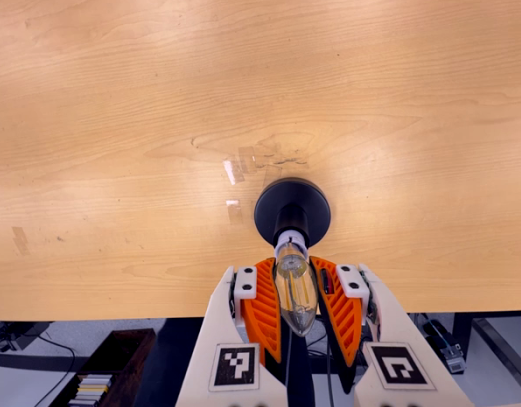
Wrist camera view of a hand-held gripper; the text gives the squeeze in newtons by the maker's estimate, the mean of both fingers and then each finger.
{"total": 19.6, "left": 19.1, "right": 20.0}